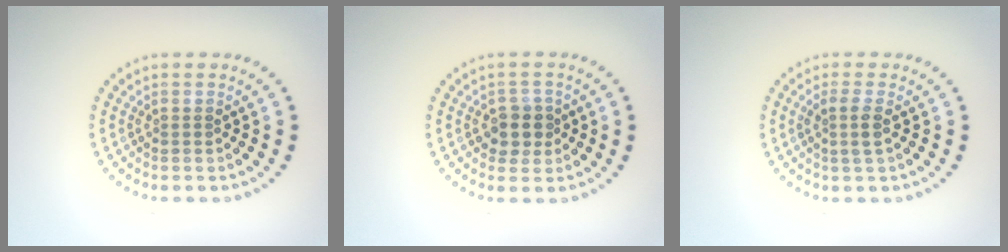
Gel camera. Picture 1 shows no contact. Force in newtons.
{"total": 2.4, "press": 2.2, "slide": 1.0}
{"total": 1.7, "press": 1.5, "slide": 0.6}